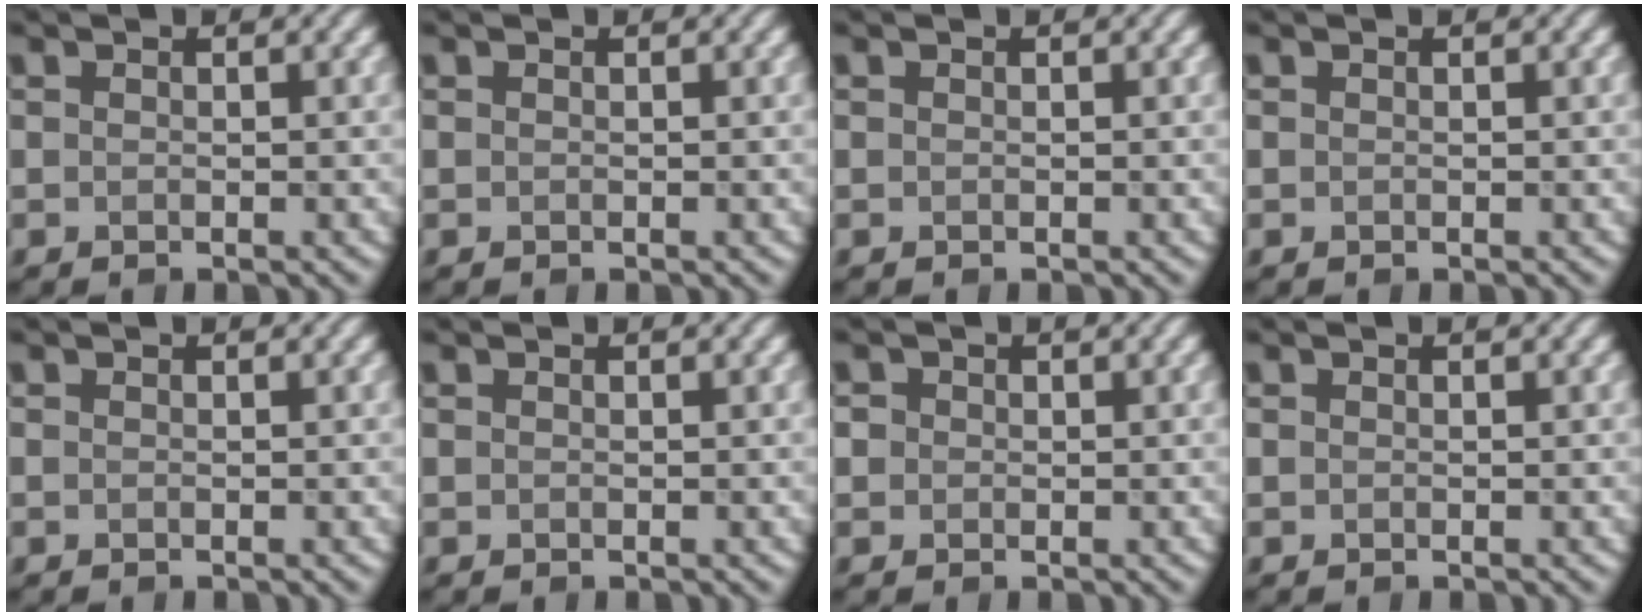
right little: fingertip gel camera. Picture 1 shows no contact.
{"total": 0.0}
{"total": 0.0}
{"total": 0.0}
{"total": 0.0}
{"total": 0.0}
{"total": 1.1, "force": [0.2, 1.0, 0.3], "torque": [-0.002, 0.003, -0.002]}
{"total": 0.0}